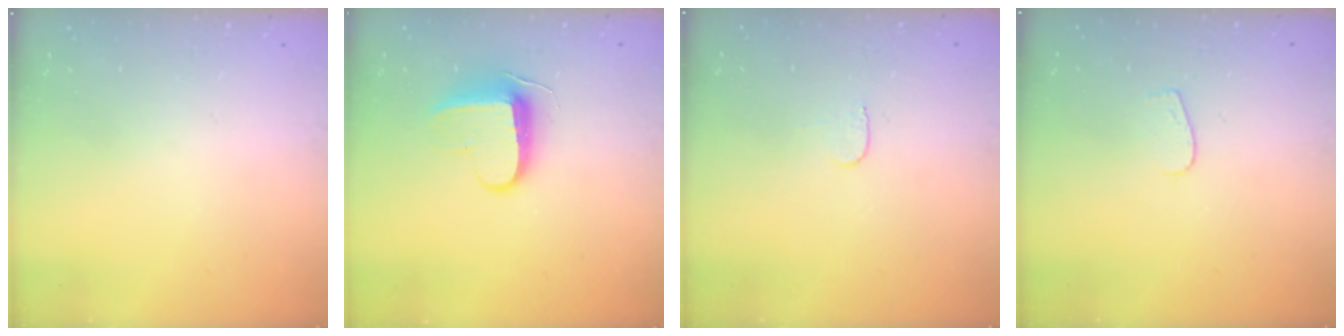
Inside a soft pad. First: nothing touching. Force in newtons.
{"total": 9.1, "press": 9.1, "slide": 1.0}
{"total": 3.2, "press": 3.2, "slide": 0.3}
{"total": 3.1, "press": 3.1, "slide": 0.2}